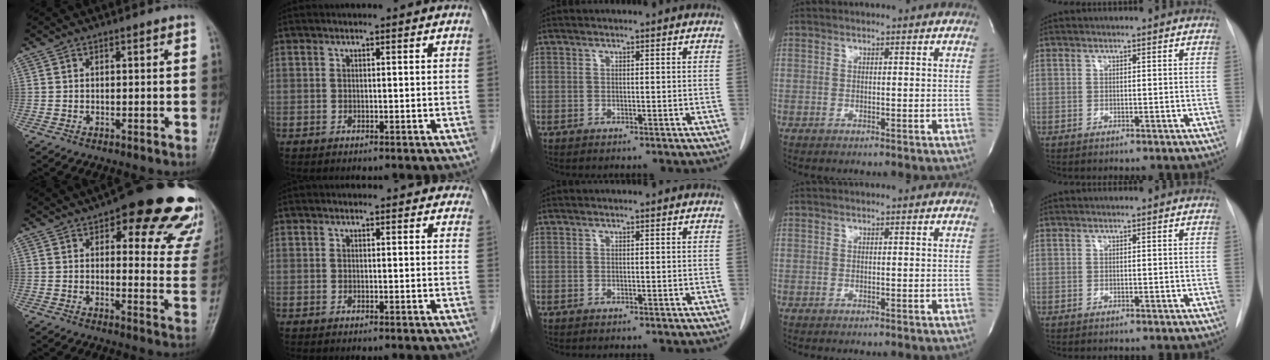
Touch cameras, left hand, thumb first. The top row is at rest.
{"thumb": {"total": 23.8, "force": [15.8, 8.1, 15.8], "torque": [-0.146, -0.059, 0.174]}, "index": {"total": 5.6, "force": [5.1, 2.0, 1.3], "torque": [0.006, 0.004, 0.040]}}